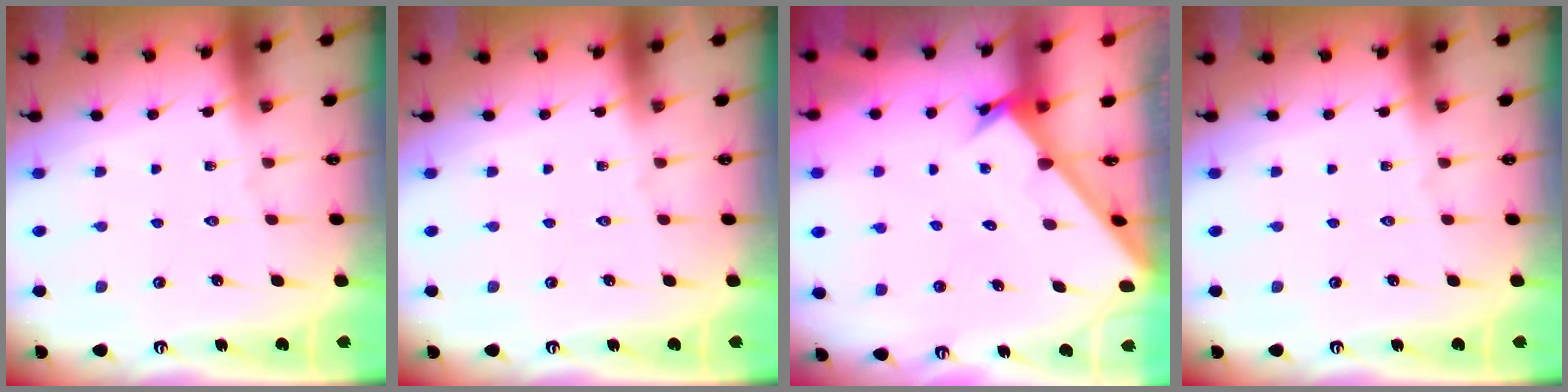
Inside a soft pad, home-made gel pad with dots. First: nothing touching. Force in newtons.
{"total": 0.0}
{"total": 2.7, "press": 2.7, "slide": 0.2}
{"total": 0.0}